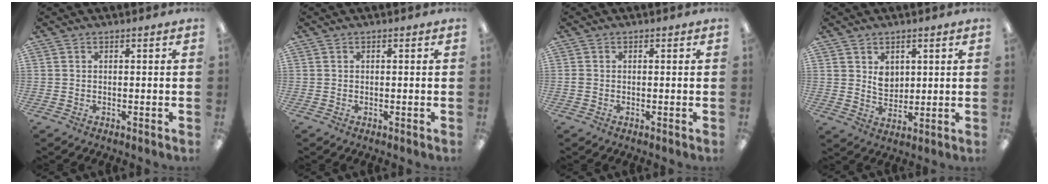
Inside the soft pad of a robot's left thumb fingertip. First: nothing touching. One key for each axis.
{"total": 0.0}
{"total": 0.7, "fx": -0.2, "fy": 0.6, "fz": 0.3, "tx": -0.006, "ty": 0.004, "tz": -0.005}
{"total": 4.8, "fx": 2.8, "fy": 3.6, "fz": 1.3, "tx": -0.015, "ty": -0.010, "tz": 0.049}